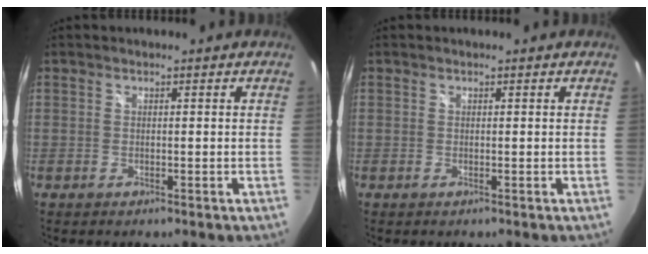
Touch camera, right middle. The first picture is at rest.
{"total": 0.0}